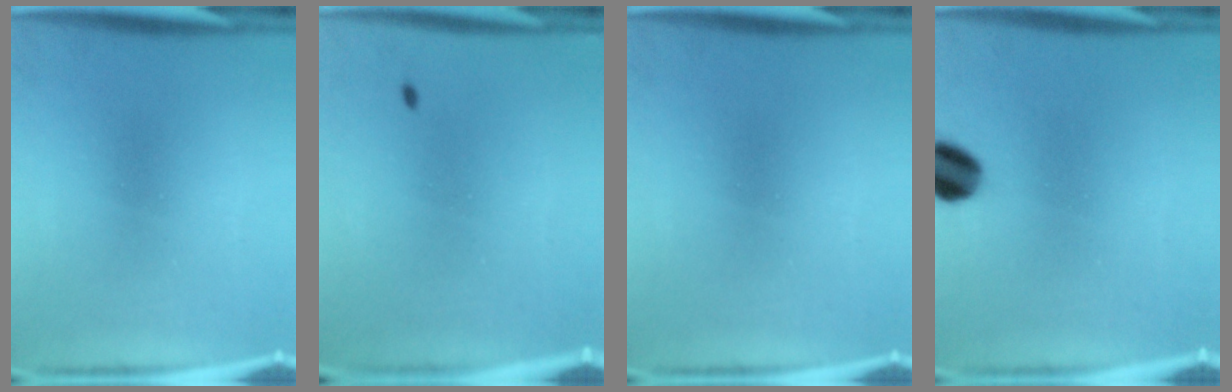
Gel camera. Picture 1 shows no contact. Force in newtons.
{"total": 0.7}
{"total": 0.0}
{"total": 7.9}